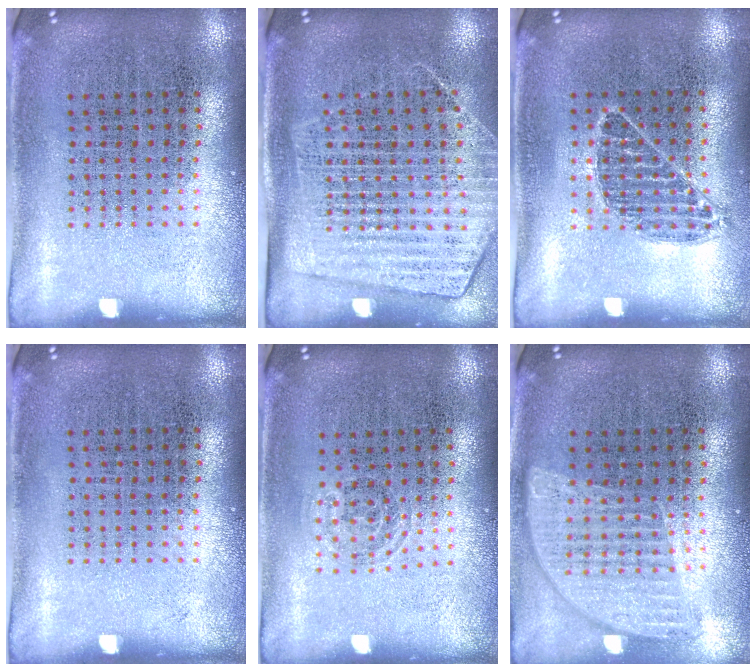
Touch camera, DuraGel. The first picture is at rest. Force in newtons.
{"total": 1.8, "press": 1.5, "slide": 0.9}
{"total": 0.7, "press": 0.7, "slide": 0.3}
{"total": 0.0}
{"total": 0.8, "press": 0.6, "slide": 0.5}
{"total": 1.0, "press": 1.0, "slide": 0.1}